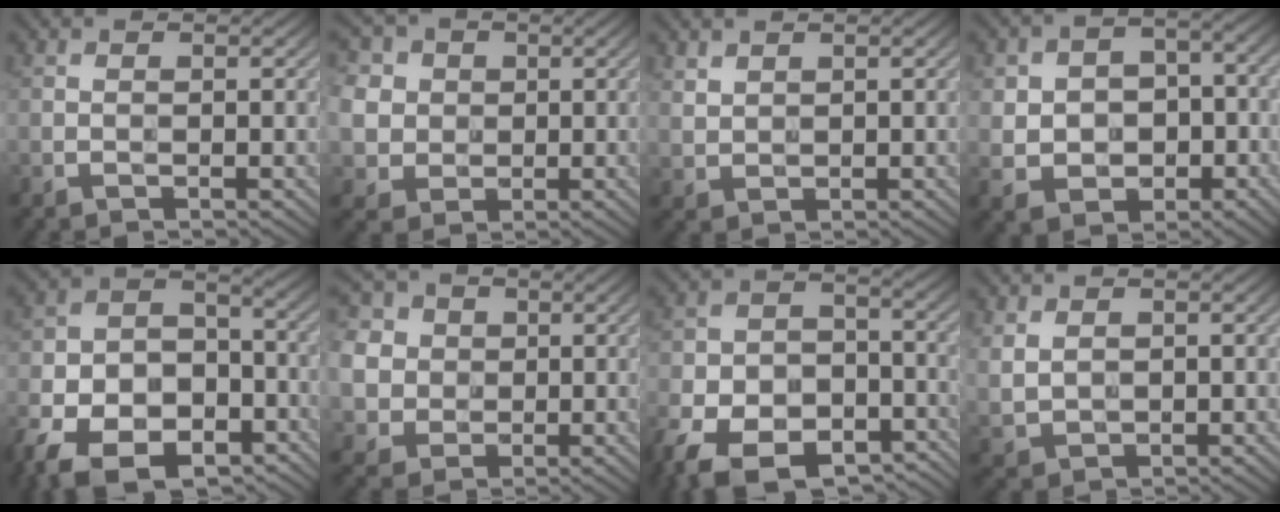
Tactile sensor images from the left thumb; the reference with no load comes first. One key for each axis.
{"total": 9.1, "fx": 1.9, "fy": 8.2, "fz": 3.6, "tx": -0.132, "ty": 0.014, "tz": 0.028}
{"total": 2.2, "fx": 1.5, "fy": 1.4, "fz": 0.9, "tx": -0.026, "ty": -0.002, "tz": 0.038}
{"total": 7.5, "fx": -1.0, "fy": 6.0, "fz": 4.4, "tx": -0.094, "ty": -0.013, "tz": -0.021}
{"total": 16.4, "fx": -9.3, "fy": 10.2, "fz": 8.8, "tx": -0.193, "ty": -0.046, "tz": -0.159}
{"total": 11.2, "fx": 2.0, "fy": 10.1, "fz": 4.5, "tx": -0.168, "ty": 0.011, "tz": 0.028}
{"total": 15.1, "fx": -9.5, "fy": 8.9, "fz": 7.7, "tx": -0.176, "ty": -0.051, "tz": -0.151}
{"total": 3.6, "fx": 0.9, "fy": 2.8, "fz": 2.1, "tx": -0.062, "ty": -0.005, "tz": 0.023}